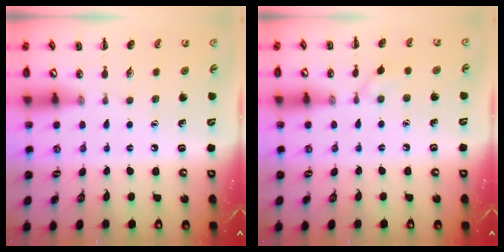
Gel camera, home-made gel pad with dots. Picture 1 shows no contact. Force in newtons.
{"total": 5.1, "press": 4.8, "slide": 1.8}